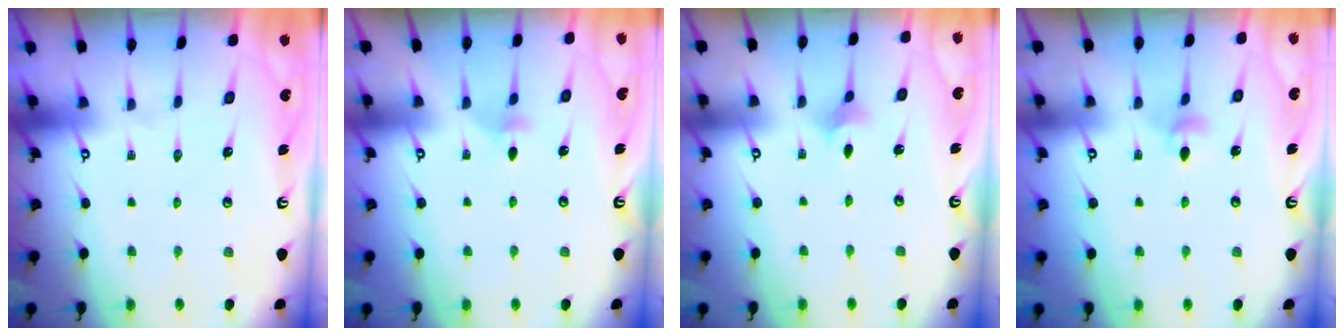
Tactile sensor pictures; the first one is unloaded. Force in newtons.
{"total": 4.2, "press": 4.1, "slide": 0.8}
{"total": 1.9, "press": 1.8, "slide": 0.5}
{"total": 3.6, "press": 3.4, "slide": 1.0}